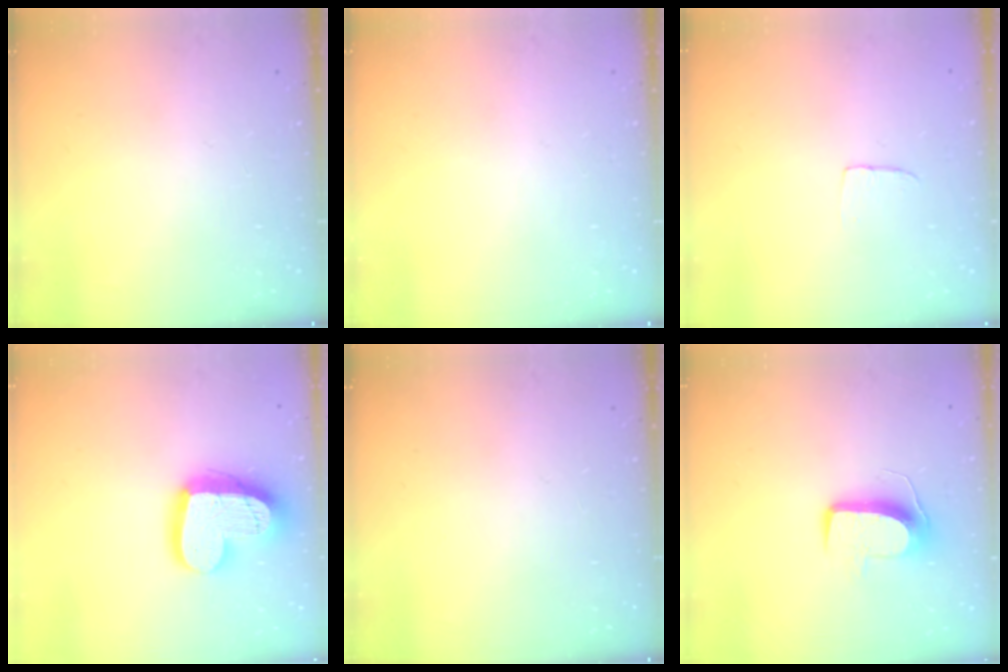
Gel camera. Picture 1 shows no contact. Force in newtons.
{"total": 0.0}
{"total": 2.4, "press": 2.4, "slide": 0.1}
{"total": 18.8, "press": 18.7, "slide": 1.8}
{"total": 0.0}
{"total": 11.0, "press": 11.0, "slide": 0.9}